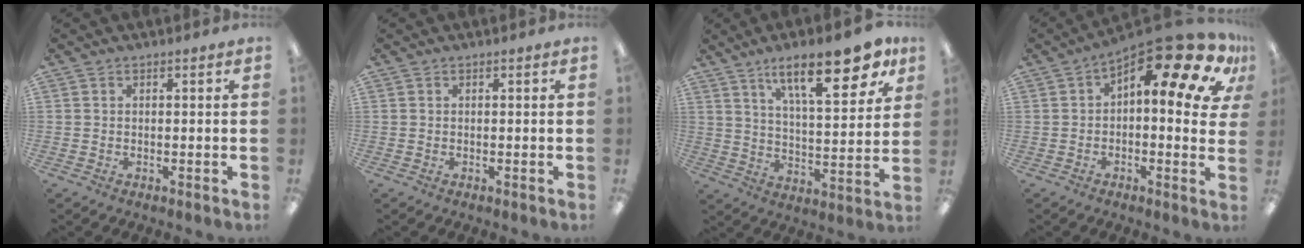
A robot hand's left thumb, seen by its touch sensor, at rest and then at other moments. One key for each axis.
{"total": 0.0}
{"total": 19.2, "fx": 12.2, "fy": 6.3, "fz": 13.5, "tx": -0.194, "ty": -0.064, "tz": 0.190}
{"total": 17.8, "fx": 9.8, "fy": 5.9, "fz": 13.7, "tx": -0.188, "ty": -0.076, "tz": 0.151}